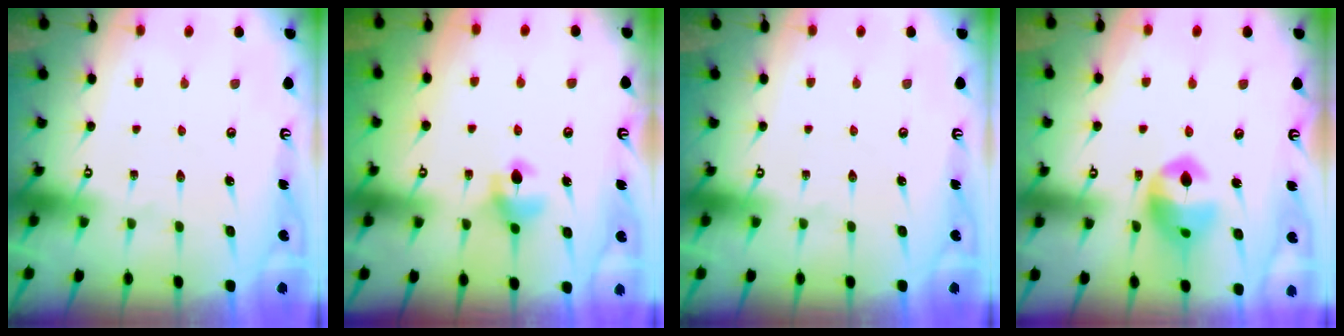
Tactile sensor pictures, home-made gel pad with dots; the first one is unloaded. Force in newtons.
{"total": 6.0, "press": 6.0, "slide": 0.9}
{"total": 0.0}
{"total": 13.2, "press": 13.0, "slide": 1.9}